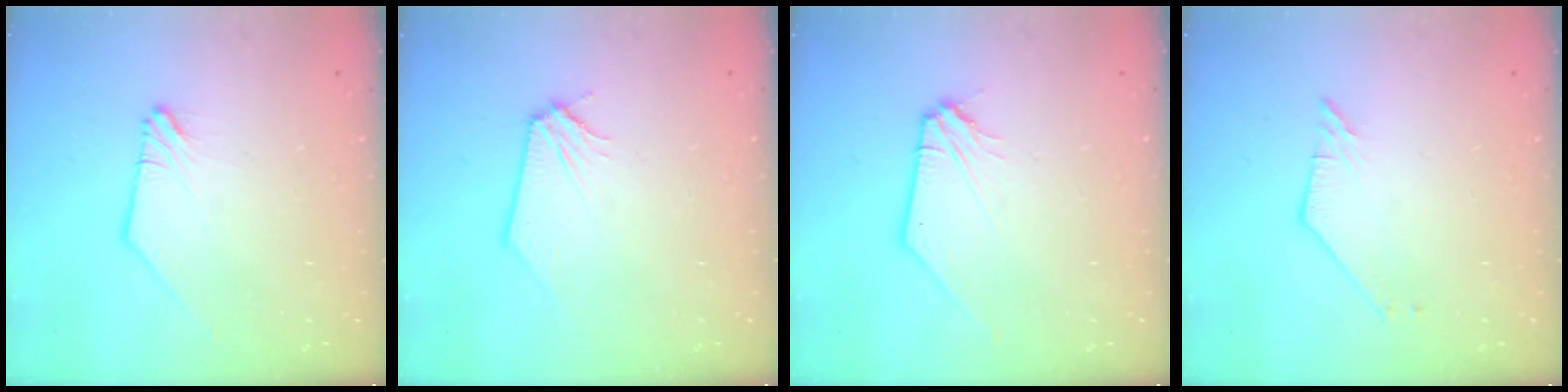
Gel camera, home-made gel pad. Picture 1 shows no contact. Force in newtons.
{"total": 0.0}
{"total": 1.9, "press": 1.9, "slide": 0.3}
{"total": 2.1, "press": 2.1, "slide": 0.1}